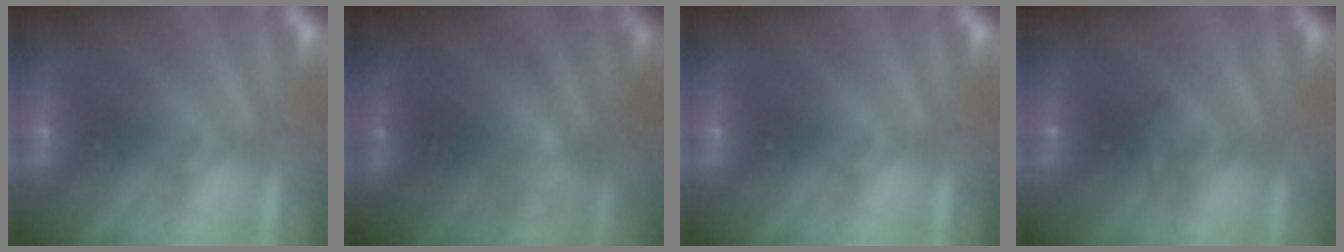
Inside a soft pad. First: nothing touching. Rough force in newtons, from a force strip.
{"total": 1.6}
{"total": 0.0}
{"total": 1.5}